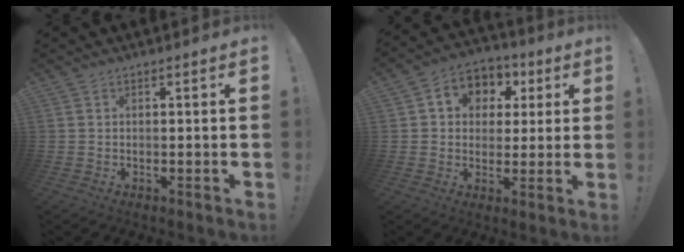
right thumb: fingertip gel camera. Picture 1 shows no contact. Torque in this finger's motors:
{"motor_torque": [1.13, 1.24, 0.59, -0.46, -0.01]}